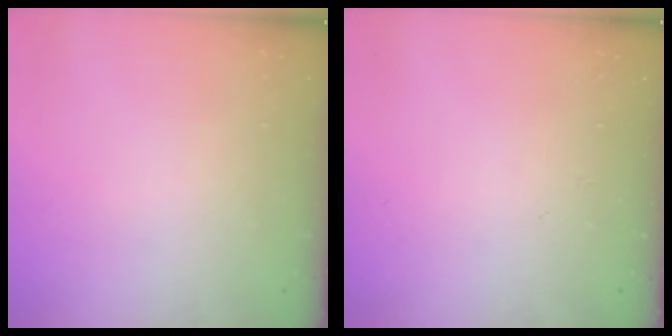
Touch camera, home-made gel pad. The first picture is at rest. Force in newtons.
{"total": 0.0}